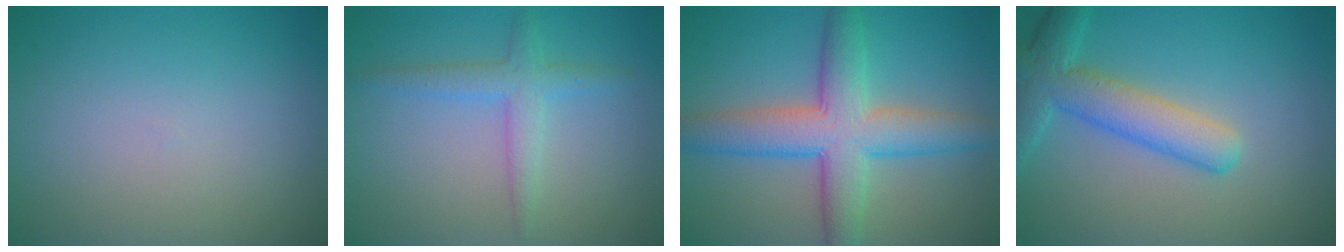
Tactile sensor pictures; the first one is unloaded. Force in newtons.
{"total": 2.7, "press": 2.7, "slide": 0.1}
{"total": 7.5, "press": 7.4, "slide": 0.3}
{"total": 5.4, "press": 5.4, "slide": 0.2}